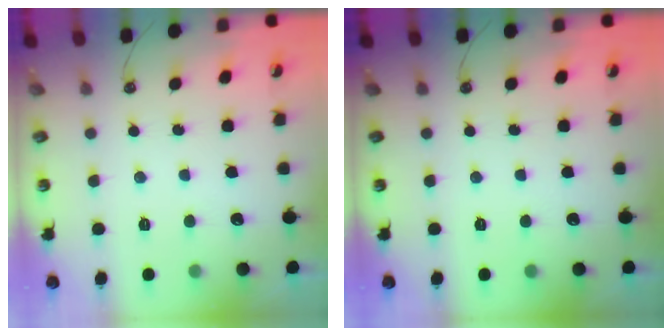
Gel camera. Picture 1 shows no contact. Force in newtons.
{"total": 0.0}